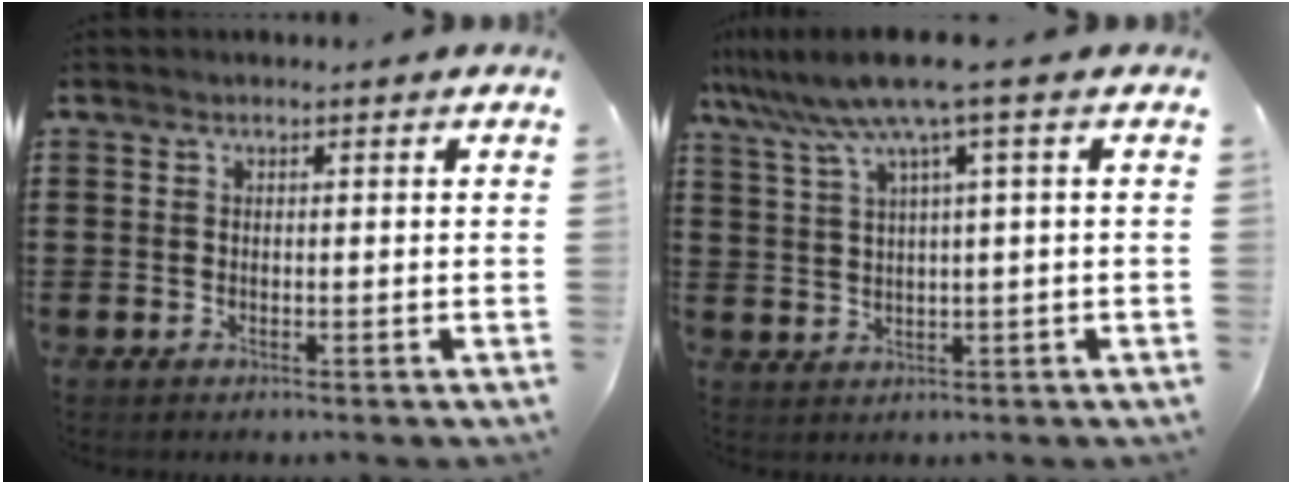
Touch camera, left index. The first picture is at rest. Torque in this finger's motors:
{"motor_torque": [1.30, -0.84, 0.88, 0.21]}